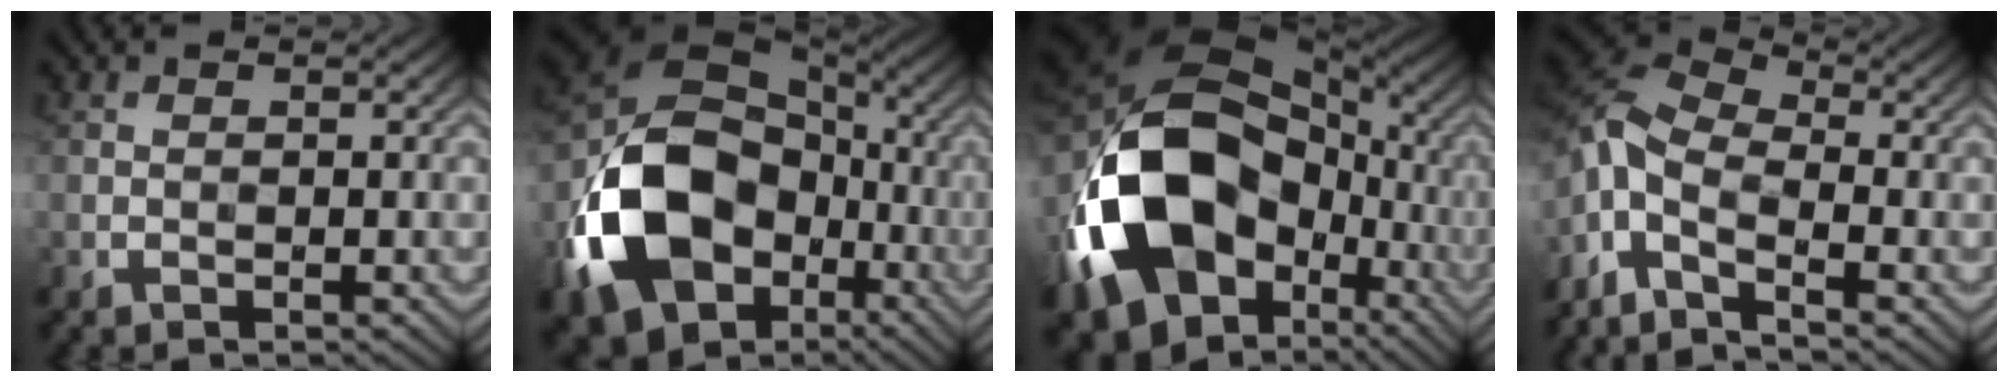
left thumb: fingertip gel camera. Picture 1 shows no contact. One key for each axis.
{"total": 19.0, "fx": -6.0, "fy": 13.6, "fz": 11.8, "tx": -0.260, "ty": -0.030, "tz": -0.108}
{"total": 21.0, "fx": -5.2, "fy": 14.8, "fz": 14.0, "tx": -0.320, "ty": -0.021, "tz": -0.087}
{"total": 8.3, "fx": -4.5, "fy": 3.2, "fz": 6.3, "tx": -0.148, "ty": -0.005, "tz": -0.111}